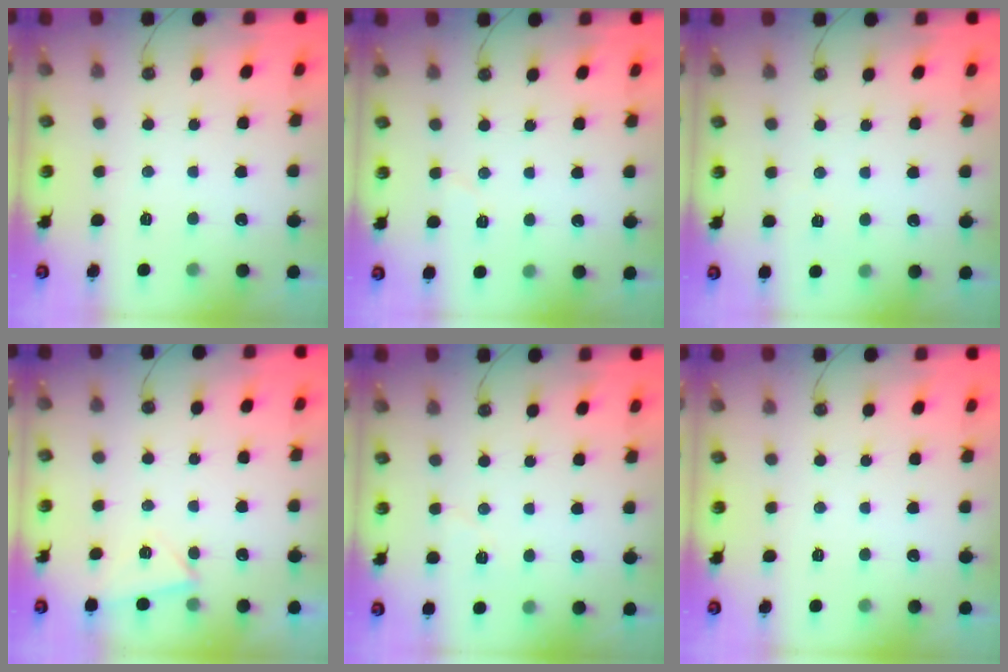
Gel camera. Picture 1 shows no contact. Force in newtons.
{"total": 4.6, "press": 4.1, "slide": 2.0}
{"total": 2.2, "press": 2.1, "slide": 0.7}
{"total": 3.4, "press": 3.3, "slide": 0.8}
{"total": 4.9, "press": 4.6, "slide": 1.7}
{"total": 0.0}